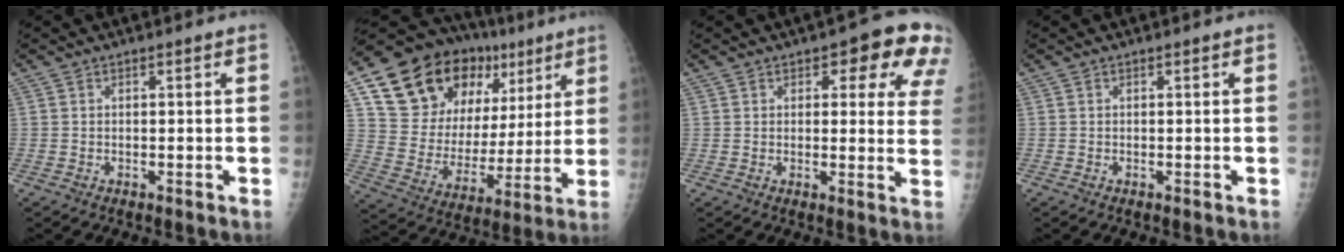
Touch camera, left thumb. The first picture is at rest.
{"total": 25.6, "force": [12.4, 16.0, 15.7], "torque": [-0.203, 0.001, 0.212]}
{"total": 11.5, "force": [6.3, 5.5, 7.9], "torque": [-0.036, -0.026, 0.059]}
{"total": 0.0}